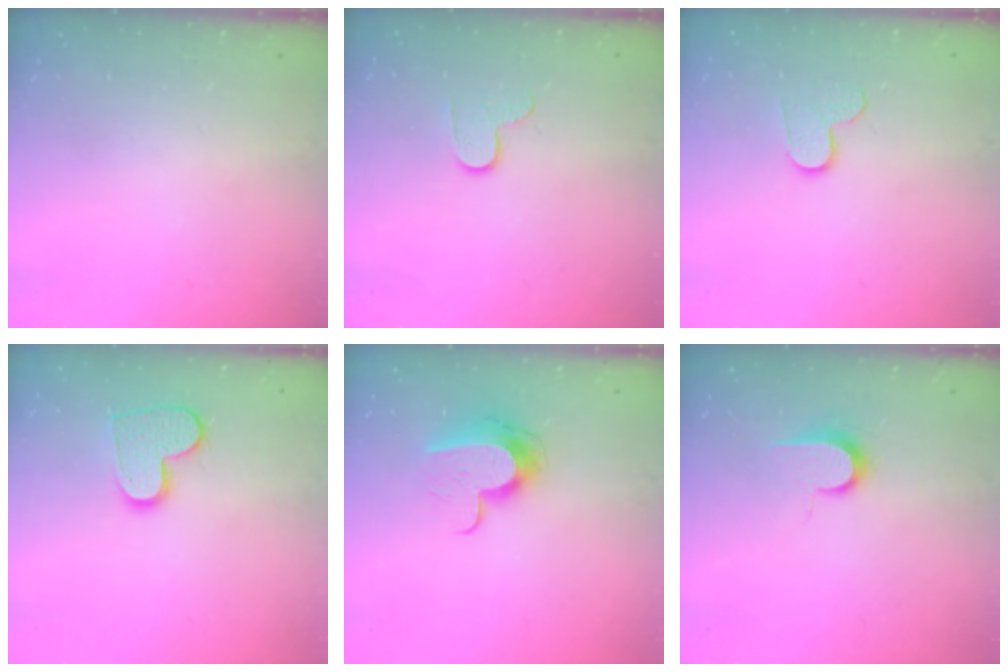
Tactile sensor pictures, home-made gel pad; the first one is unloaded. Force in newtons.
{"total": 5.9, "press": 5.9, "slide": 0.6}
{"total": 6.3, "press": 6.3, "slide": 0.5}
{"total": 12.0, "press": 11.9, "slide": 0.8}
{"total": 10.8, "press": 10.8, "slide": 0.9}
{"total": 6.4, "press": 6.3, "slide": 0.7}